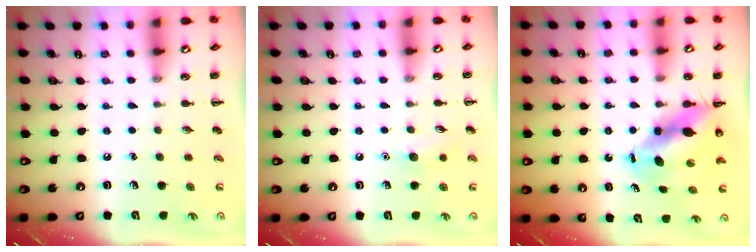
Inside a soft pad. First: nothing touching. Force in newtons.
{"total": 6.3, "press": 6.1, "slide": 1.6}
{"total": 9.7, "press": 9.3, "slide": 2.6}